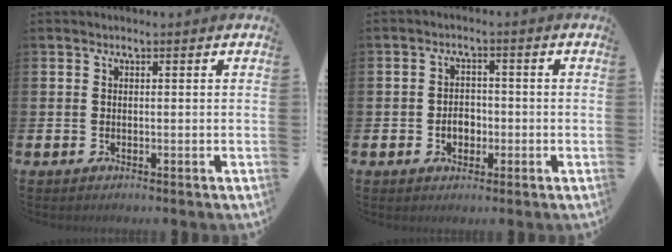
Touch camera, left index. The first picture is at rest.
{"total": 3.0, "force": [-0.8, 2.3, 1.8], "torque": [-0.019, -0.003, -0.022]}